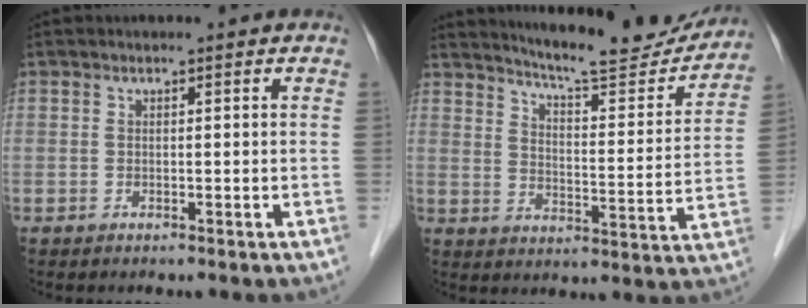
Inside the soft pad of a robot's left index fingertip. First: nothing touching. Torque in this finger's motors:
{"motor_torque": [0.77, -0.74, 0.25, 0.04]}